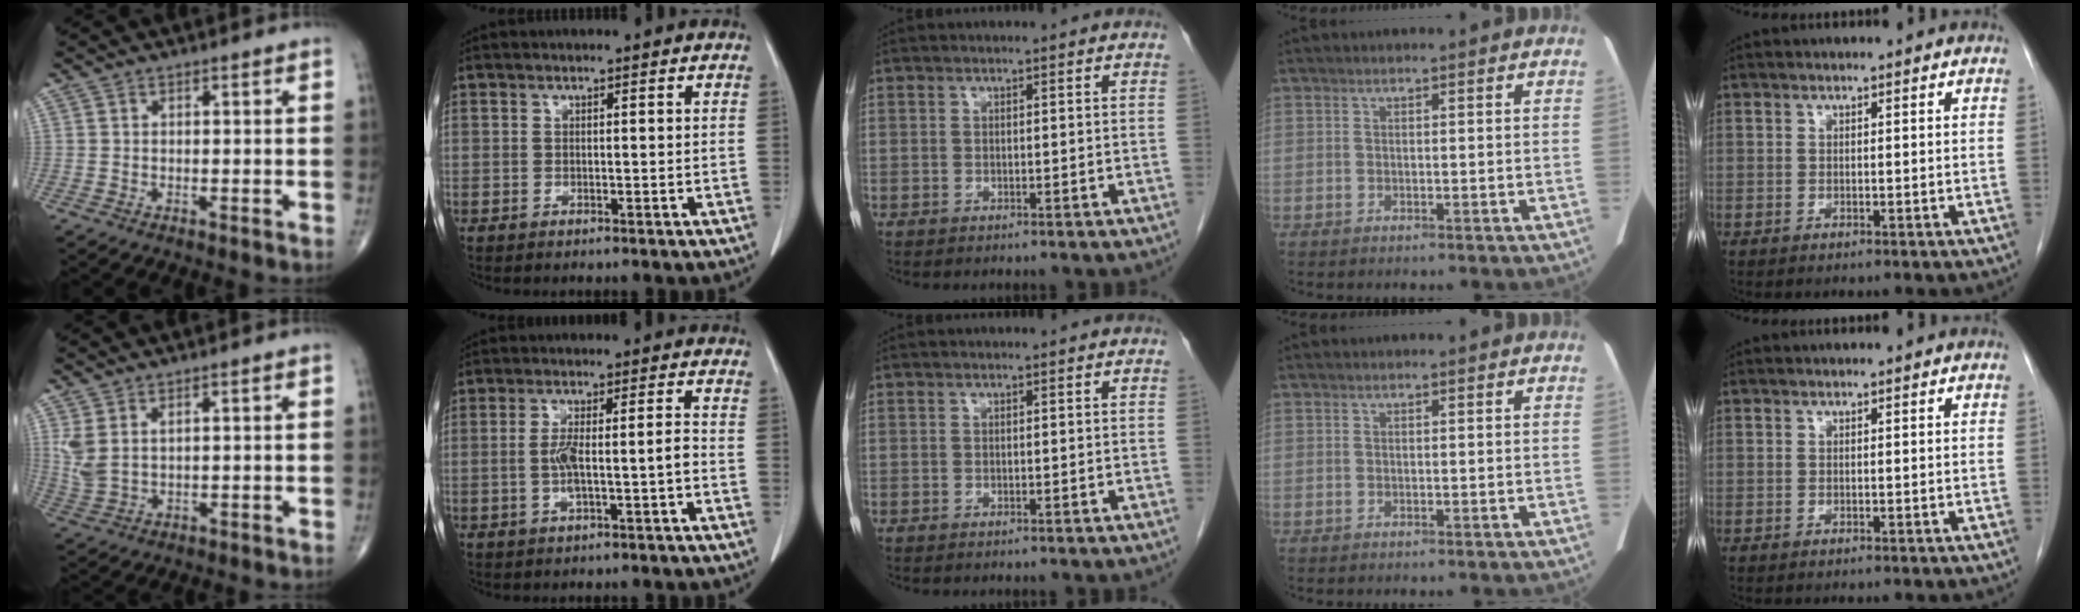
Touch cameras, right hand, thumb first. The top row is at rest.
{"thumb": {"total": 4.7, "force": [2.1, 2.1, 3.6], "torque": [-0.092, -0.007, 0.054]}, "index": {"total": 5.4, "force": [-1.3, 0.5, 5.2], "torque": [-0.105, 0.010, -0.020]}}